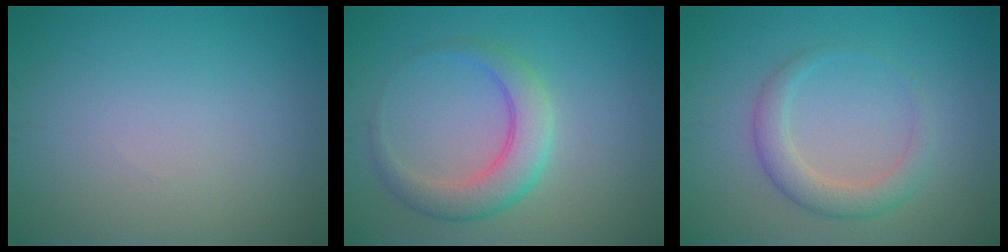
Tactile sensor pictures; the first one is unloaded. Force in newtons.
{"total": 4.0, "press": 4.0, "slide": 0.1}
{"total": 2.9, "press": 2.9, "slide": 0.1}